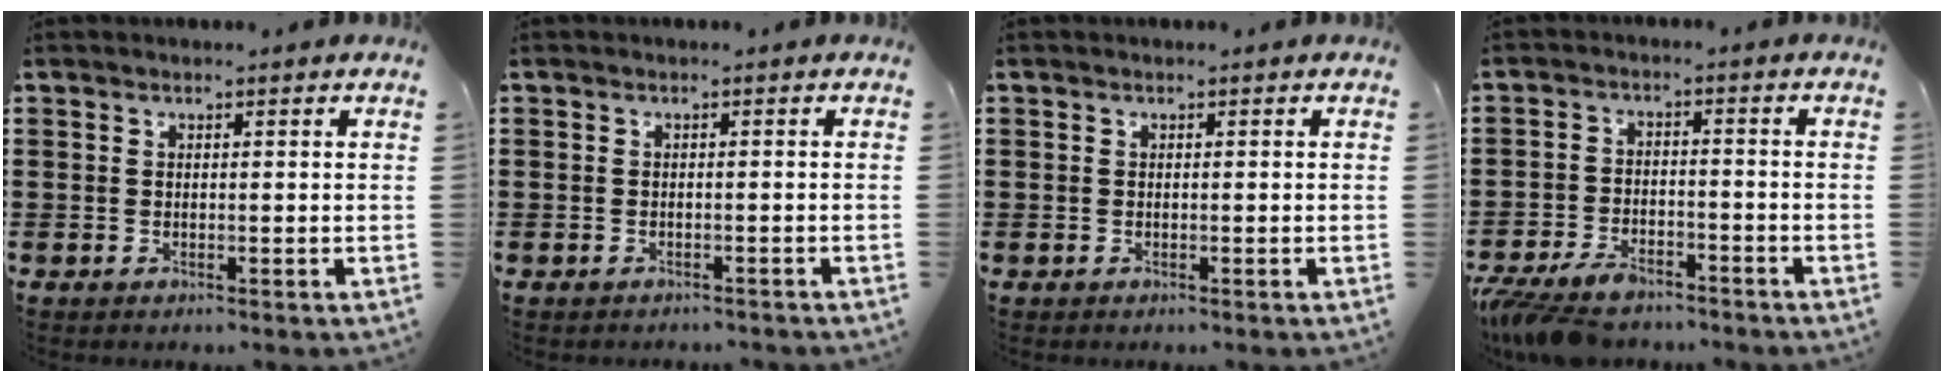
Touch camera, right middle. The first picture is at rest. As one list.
[{"total": 0.9, "force": [-0.8, 0.3, -0.1], "torque": [0.001, 0.003, -0.019]}, {"total": 0.0}, {"total": 5.6, "force": [-4.9, 1.6, 2.2], "torque": [-0.063, -0.004, -0.102]}]